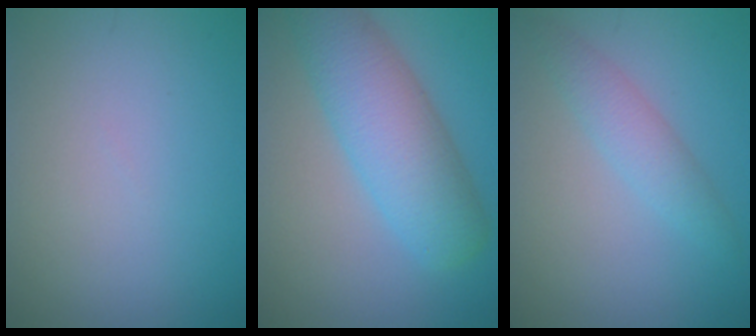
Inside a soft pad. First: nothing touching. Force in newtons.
{"total": 7.5, "press": 7.5, "slide": 0.3}
{"total": 2.5, "press": 2.5, "slide": 0.1}